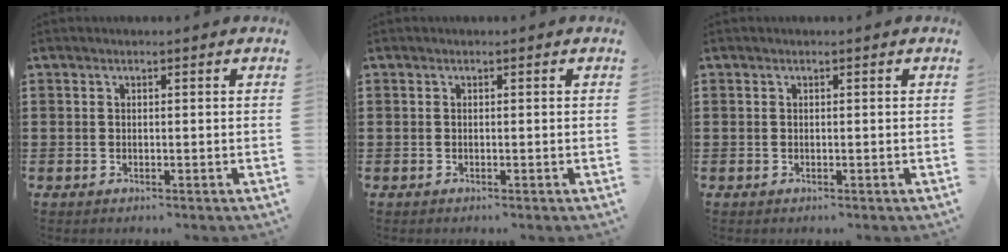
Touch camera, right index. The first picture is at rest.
{"total": 0.0}
{"total": 0.0}